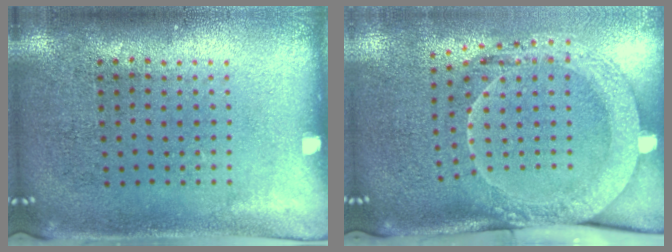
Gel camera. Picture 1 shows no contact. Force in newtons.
{"total": 2.1, "press": 2.0, "slide": 0.5}